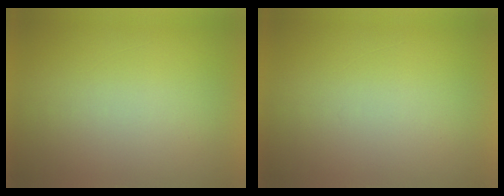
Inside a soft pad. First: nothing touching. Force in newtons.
{"total": 0.0}